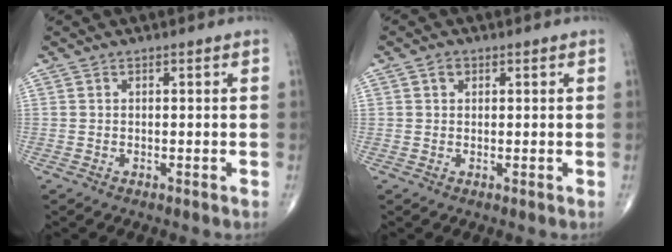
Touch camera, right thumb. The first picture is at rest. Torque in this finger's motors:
{"motor_torque": [0.19, 0.37, 0.27, 0.18, 0.00]}